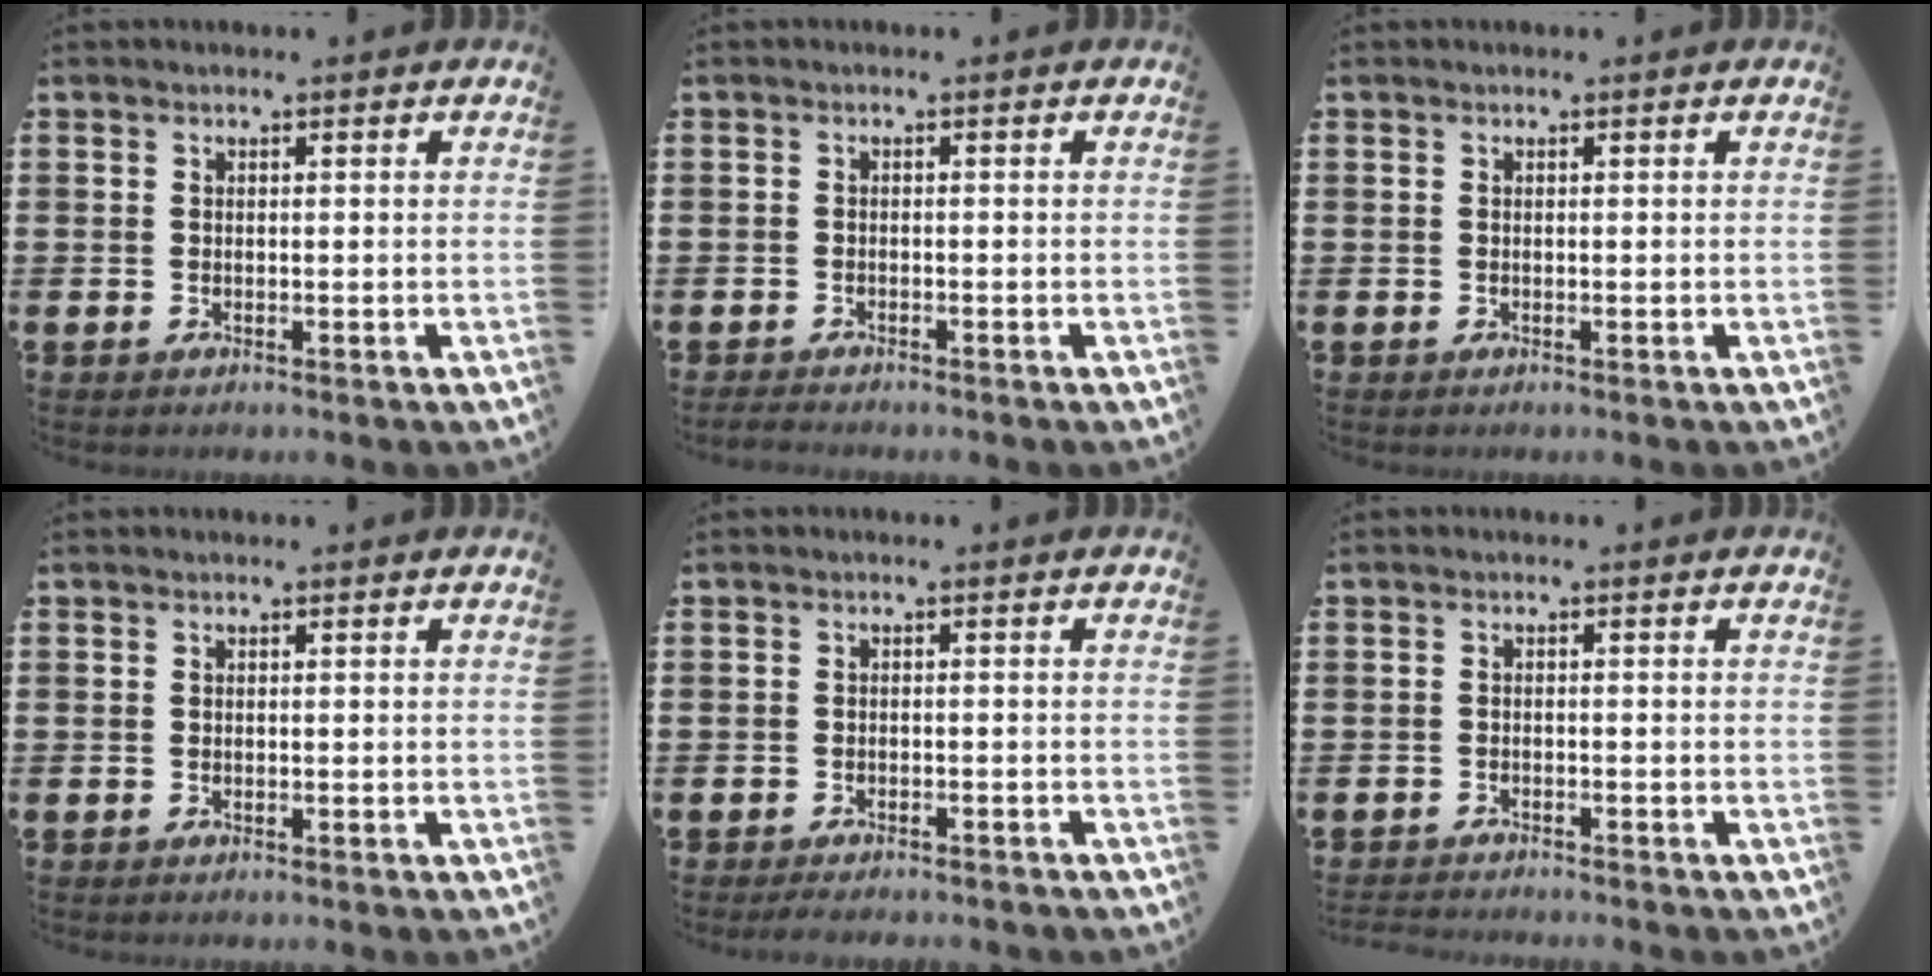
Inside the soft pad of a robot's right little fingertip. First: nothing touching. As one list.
[{"total": 0.8, "force": [-0.7, 0.2, 0.4], "torque": [-0.009, 0.000, -0.016]}, {"total": 0.0}, {"total": 0.0}, {"total": 1.4, "force": [-1.4, 0.1, 0.3], "torque": [-0.008, 0.002, -0.028]}, {"total": 1.2, "force": [-1.2, -0.1, 0.0], "torque": [-0.003, 0.001, -0.024]}]